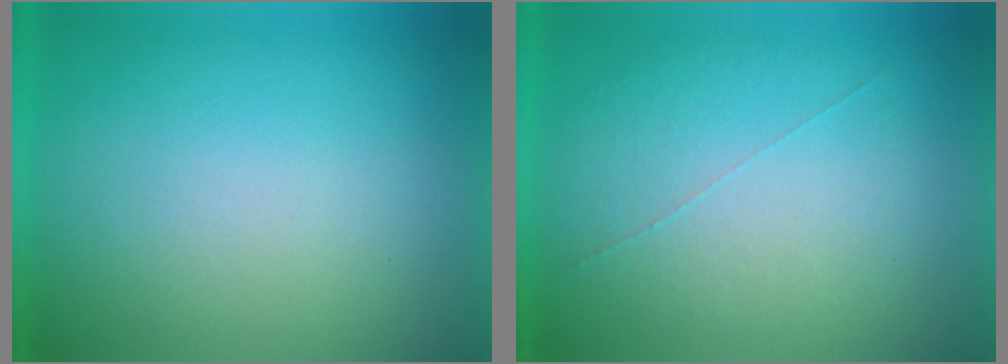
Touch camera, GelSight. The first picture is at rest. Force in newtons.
{"total": 1.0}